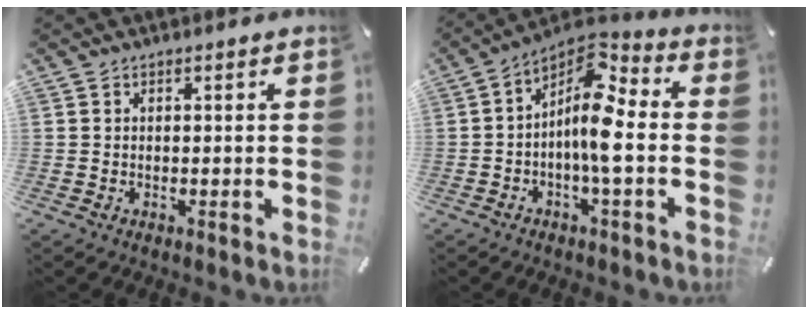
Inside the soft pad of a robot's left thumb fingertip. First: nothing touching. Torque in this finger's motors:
{"motor_torque": [0.23, 0.01, 0.78, 0.78, 0.19]}